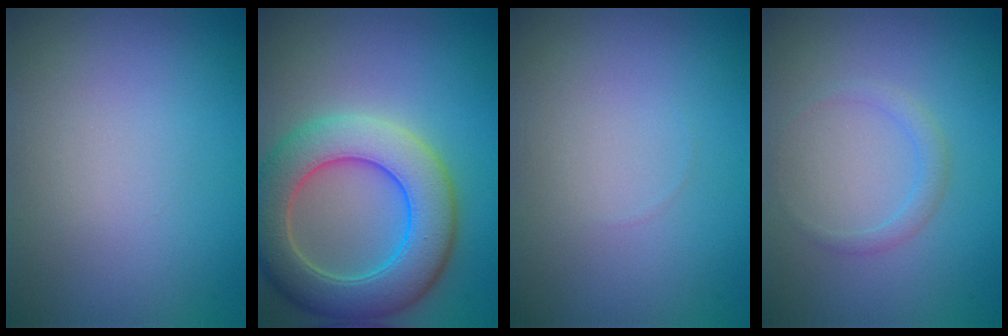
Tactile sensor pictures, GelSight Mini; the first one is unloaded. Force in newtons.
{"total": 7.8, "press": 7.8, "slide": 0.5}
{"total": 0.0}
{"total": 1.2, "press": 1.2, "slide": 0.0}